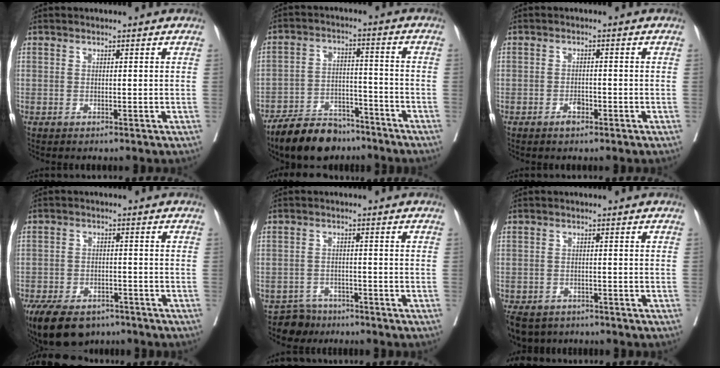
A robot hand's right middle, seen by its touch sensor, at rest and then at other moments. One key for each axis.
{"total": 10.6, "fx": -8.9, "fy": 4.1, "fz": 4.0, "tx": -0.067, "ty": 0.001, "tz": -0.153}
{"total": 1.9, "fx": -1.2, "fy": 0.8, "fz": 1.2, "tx": -0.017, "ty": 0.003, "tz": -0.018}
{"total": 11.4, "fx": -8.2, "fy": 5.6, "fz": 5.5, "tx": -0.107, "ty": -0.004, "tz": -0.128}
{"total": 3.3, "fx": -2.8, "fy": 1.6, "fz": -0.8, "tx": 0.012, "ty": 0.002, "tz": -0.048}
{"total": 8.8, "fx": -6.5, "fy": 5.4, "fz": 2.5, "tx": -0.065, "ty": -0.014, "tz": -0.089}